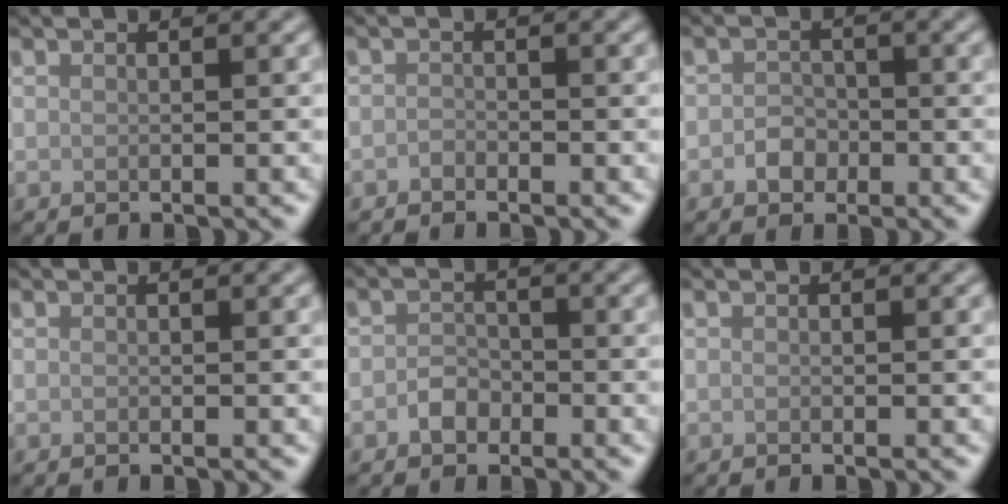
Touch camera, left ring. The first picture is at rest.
{"total": 0.7, "force": [-0.6, 0.3, 0.1], "torque": [-0.001, -0.001, -0.012]}
{"total": 1.7, "force": [-0.7, 1.5, 0.6], "torque": [-0.003, 0.003, -0.015]}
{"total": 0.0}
{"total": 1.8, "force": [-0.9, 1.3, 0.6], "torque": [-0.007, 0.005, -0.020]}
{"total": 0.0}